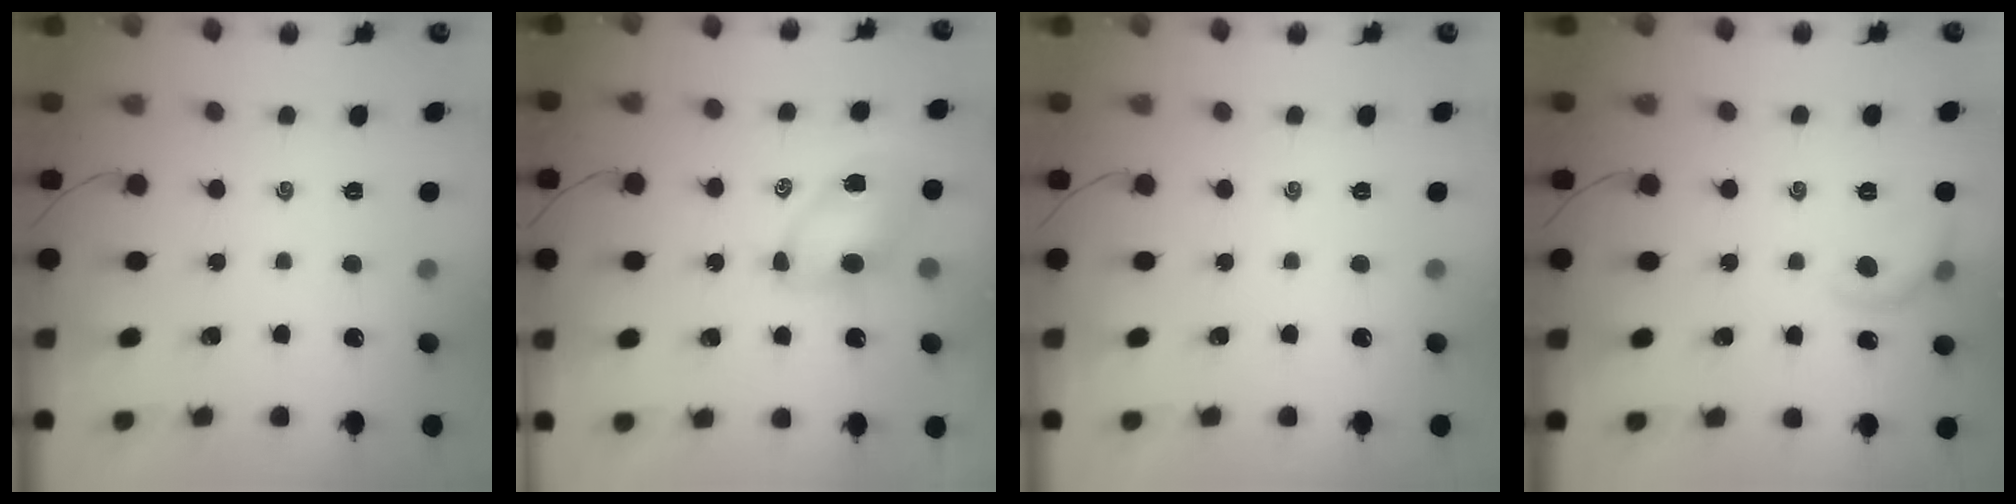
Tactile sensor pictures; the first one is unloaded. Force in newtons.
{"total": 8.4, "press": 8.3, "slide": 1.2}
{"total": 0.0}
{"total": 8.2, "press": 8.1, "slide": 0.5}